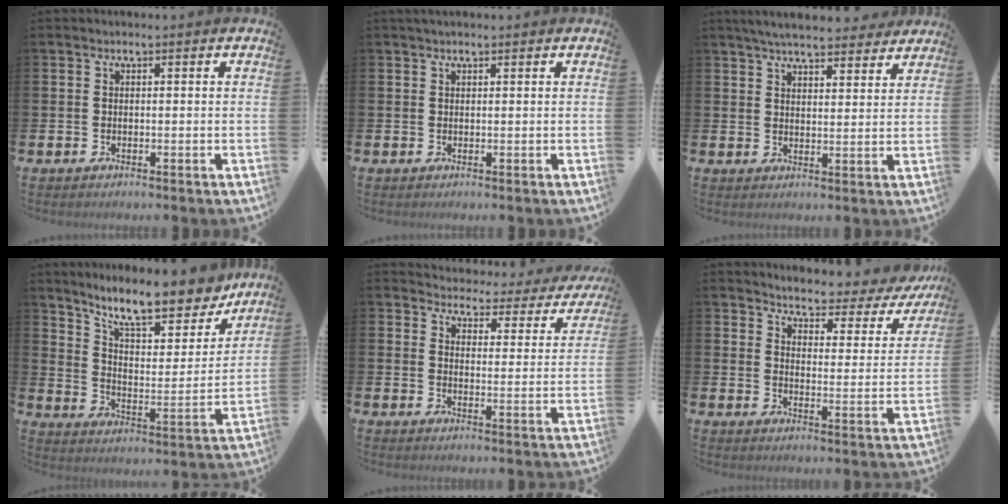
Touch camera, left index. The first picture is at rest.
{"total": 1.4, "force": [1.2, 0.2, 0.8], "torque": [-0.016, 0.004, 0.020]}
{"total": 5.9, "force": [5.6, 1.0, 1.4], "torque": [-0.035, -0.025, 0.100]}
{"total": 12.4, "force": [10.6, 3.1, 5.5], "torque": [-0.122, -0.068, 0.183]}
{"total": 3.7, "force": [3.5, 1.0, 0.3], "torque": [-0.026, -0.038, 0.054]}
{"total": 3.5, "force": [3.4, 0.9, 0.6], "torque": [-0.039, -0.031, 0.050]}